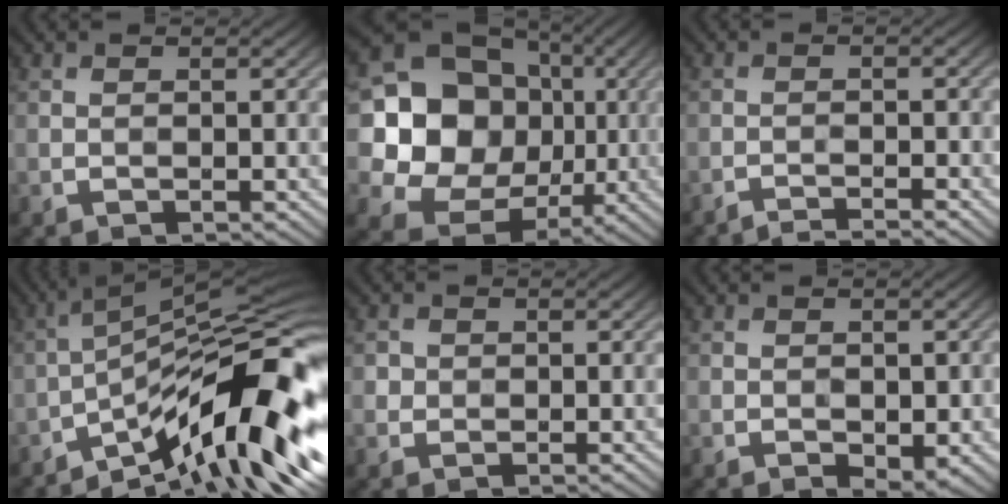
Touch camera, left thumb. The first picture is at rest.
{"total": 19.9, "force": [1.5, 17.7, 9.0], "torque": [-0.223, -0.001, 0.022]}
{"total": 2.5, "force": [-2.3, 0.1, 1.0], "torque": [-0.011, 0.003, -0.047]}
{"total": 15.3, "force": [-7.9, 3.9, 12.5], "torque": [-0.202, 0.008, -0.149]}
{"total": 1.3, "force": [0.0, 1.3, 0.2], "torque": [0.003, -0.003, -0.001]}
{"total": 2.6, "force": [-0.8, 1.4, 2.1], "torque": [-0.032, -0.010, -0.008]}